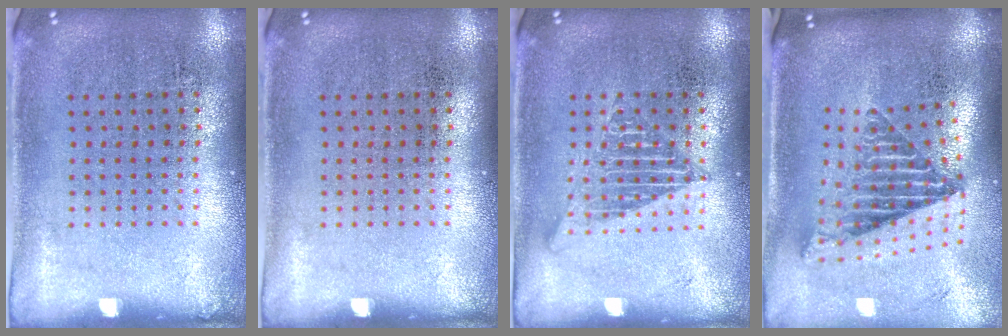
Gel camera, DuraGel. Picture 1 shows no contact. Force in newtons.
{"total": 0.0}
{"total": 2.4, "press": 2.3, "slide": 0.2}
{"total": 2.6, "press": 1.6, "slide": 2.0}